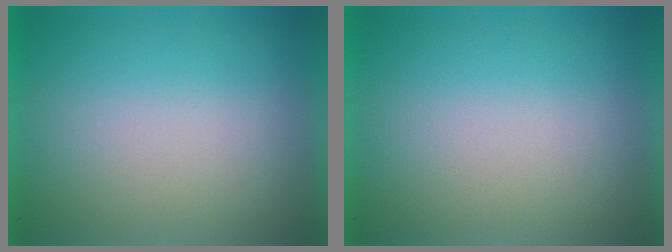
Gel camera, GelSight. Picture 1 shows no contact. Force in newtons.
{"total": 0.0}